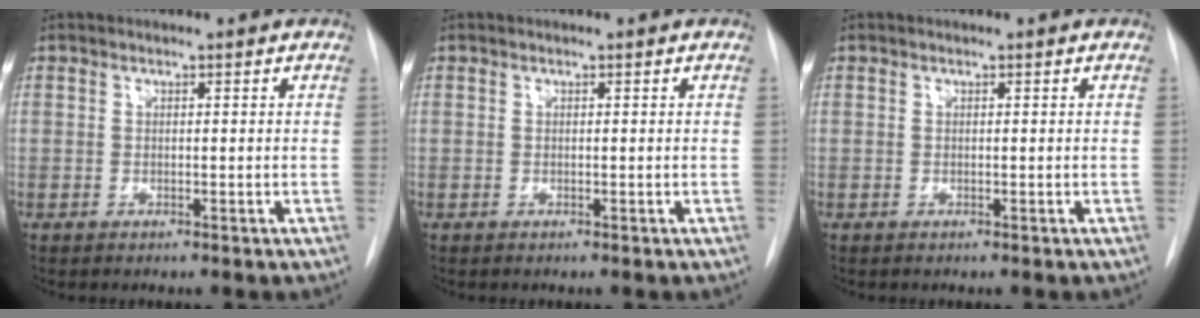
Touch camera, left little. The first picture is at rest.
{"total": 0.0}
{"total": 0.0}